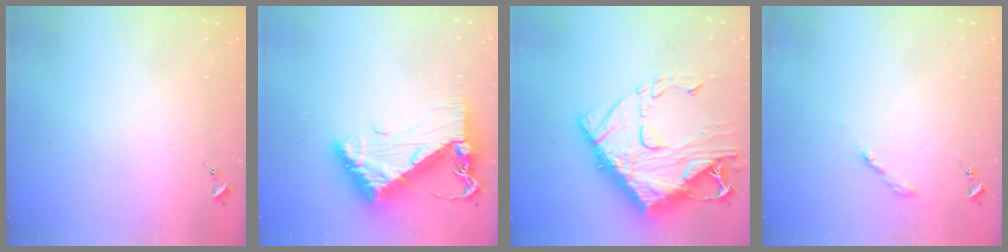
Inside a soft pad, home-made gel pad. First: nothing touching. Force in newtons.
{"total": 13.5, "press": 13.5, "slide": 1.4}
{"total": 24.2, "press": 24.0, "slide": 2.4}
{"total": 2.6, "press": 2.6, "slide": 0.3}